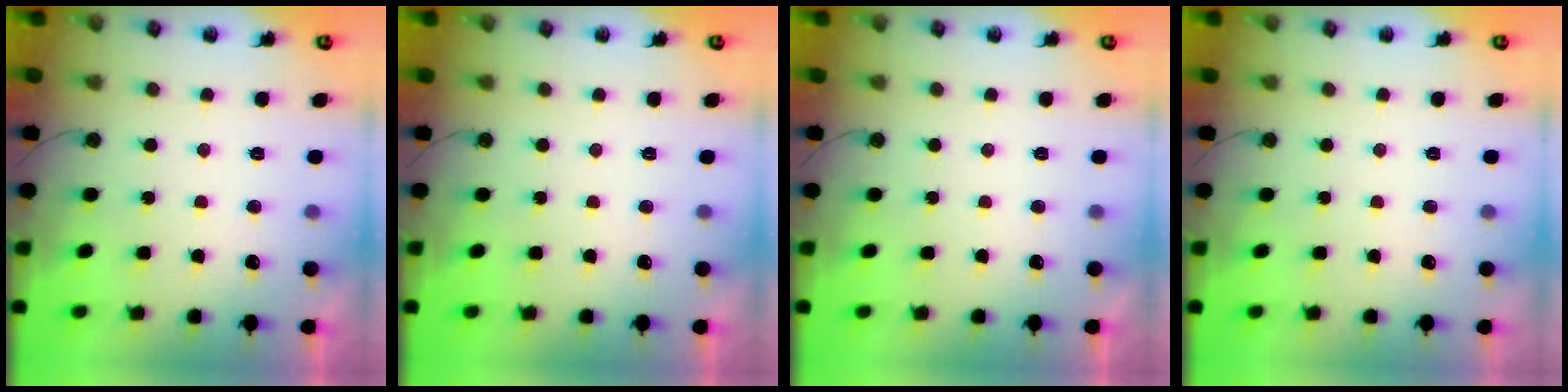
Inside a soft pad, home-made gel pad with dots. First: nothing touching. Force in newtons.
{"total": 0.7, "press": 0.4, "slide": 0.7}
{"total": 0.0}
{"total": 0.0}